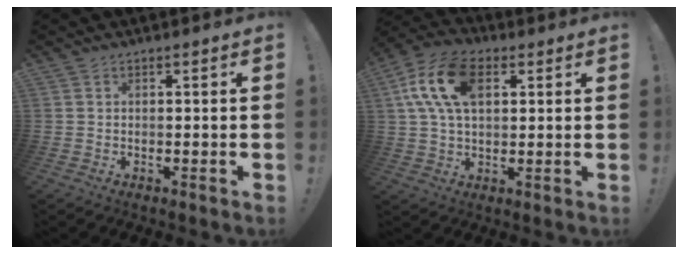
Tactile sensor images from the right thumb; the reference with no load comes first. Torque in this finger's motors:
{"motor_torque": [1.45, 1.89, 1.01, -0.01, 0.11]}